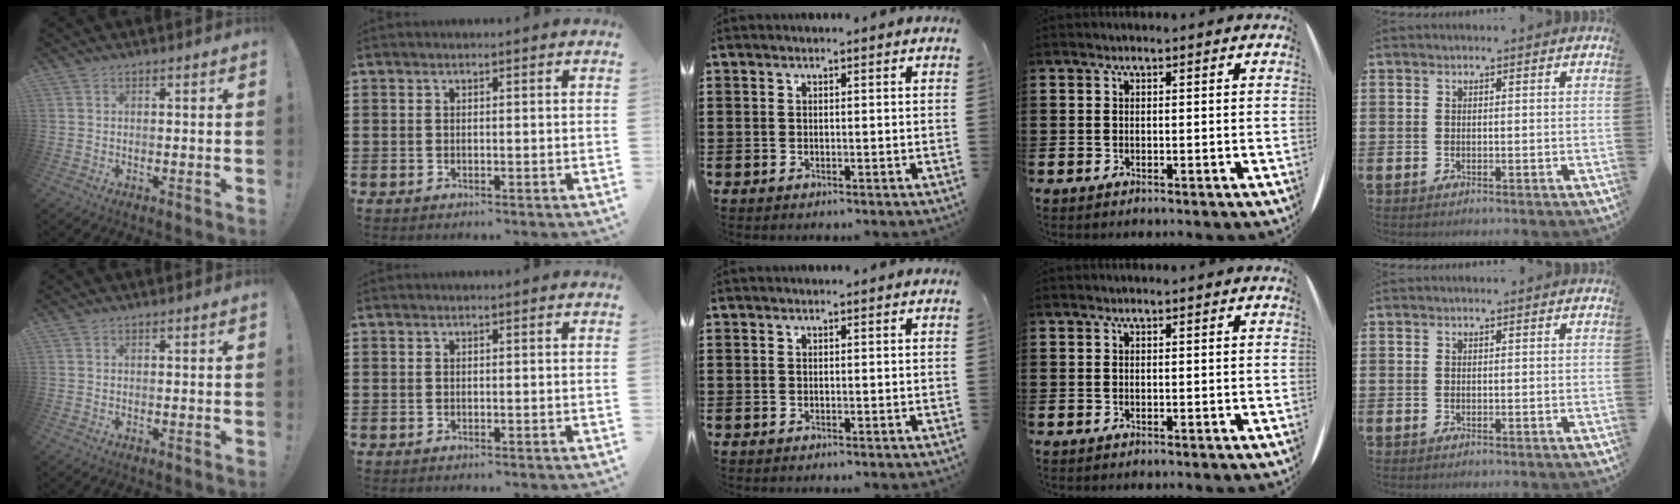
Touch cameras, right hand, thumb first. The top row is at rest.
{}